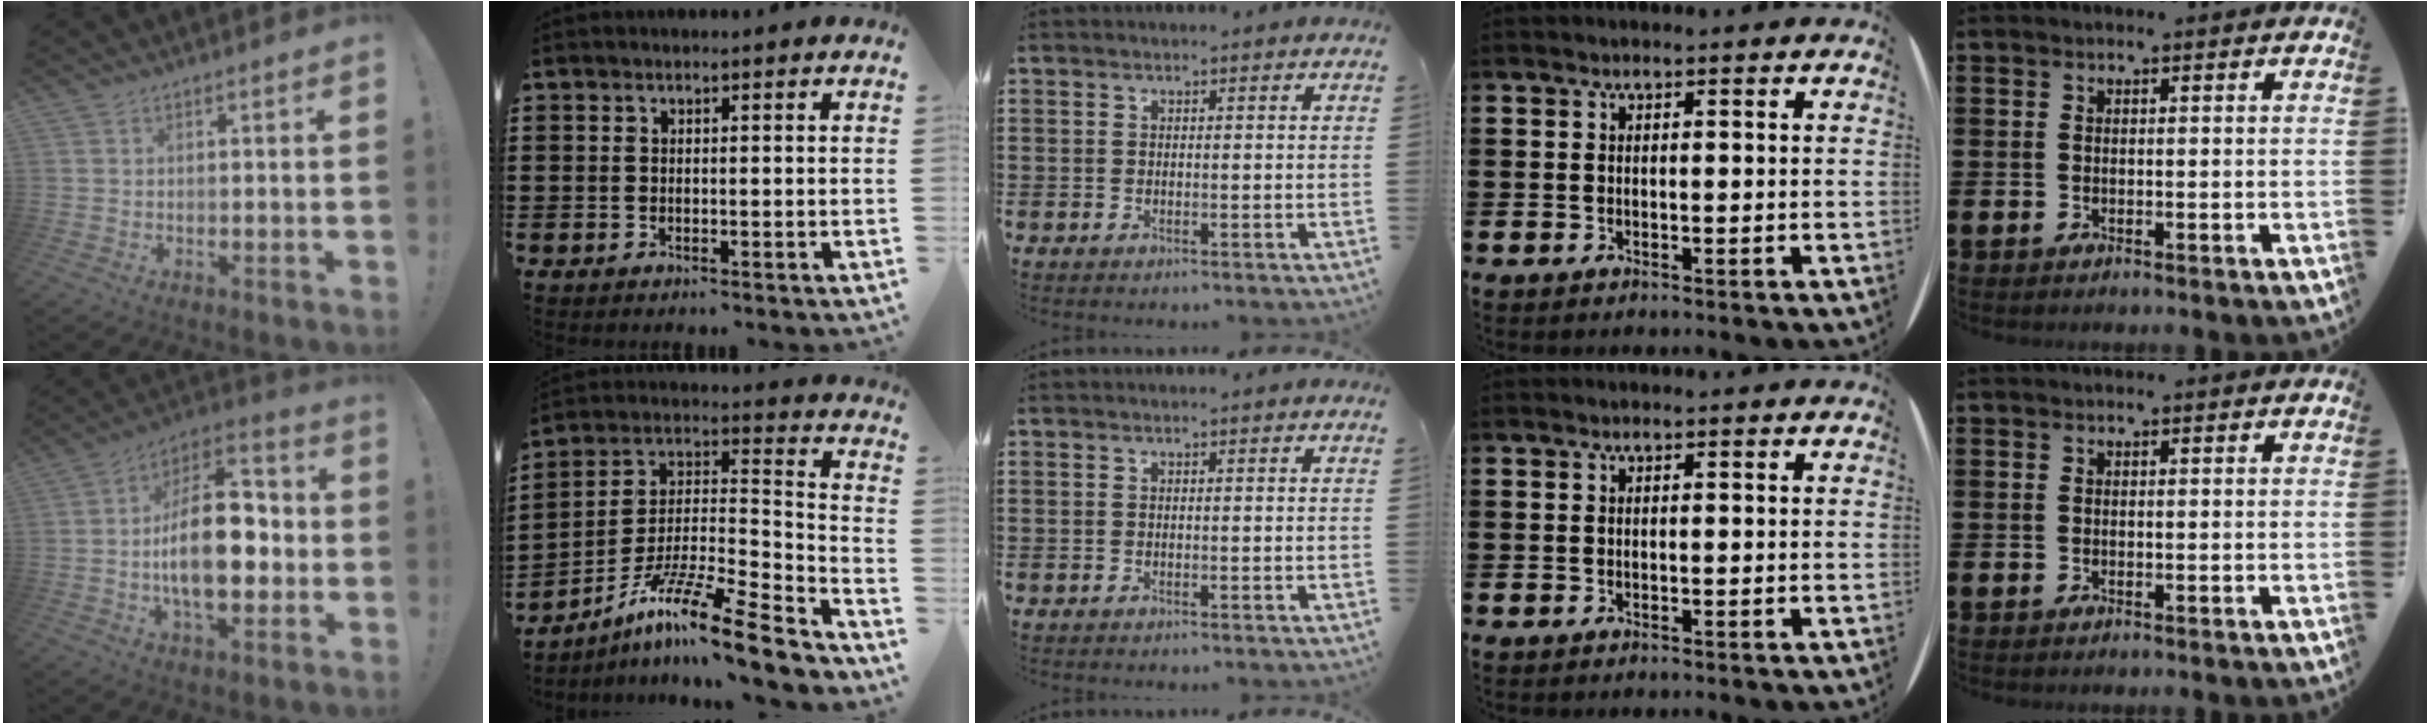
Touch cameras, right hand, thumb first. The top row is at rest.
{"thumb": {"total": 20.6, "force": [-2.4, 10.5, 17.5], "torque": [-0.303, 0.009, -0.042]}, "index": {"total": 13.4, "force": [-10.2, 1.5, 8.6], "torque": [-0.146, 0.016, -0.191]}}